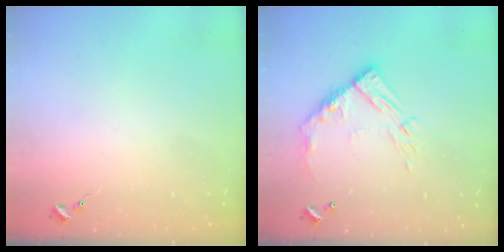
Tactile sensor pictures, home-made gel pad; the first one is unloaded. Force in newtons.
{"total": 12.9, "press": 12.9, "slide": 1.3}